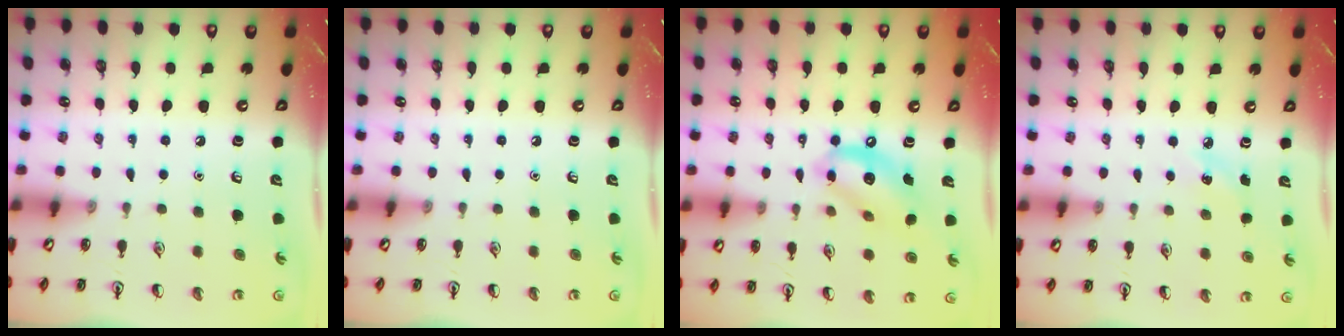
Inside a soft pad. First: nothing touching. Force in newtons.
{"total": 0.0}
{"total": 12.7, "press": 12.1, "slide": 3.8}
{"total": 4.5, "press": 4.3, "slide": 1.6}